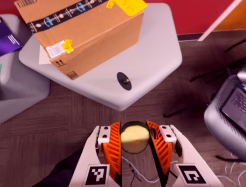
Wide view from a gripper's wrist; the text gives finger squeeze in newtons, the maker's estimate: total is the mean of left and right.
{"total": 12.1, "left": 12.2, "right": 12.0}